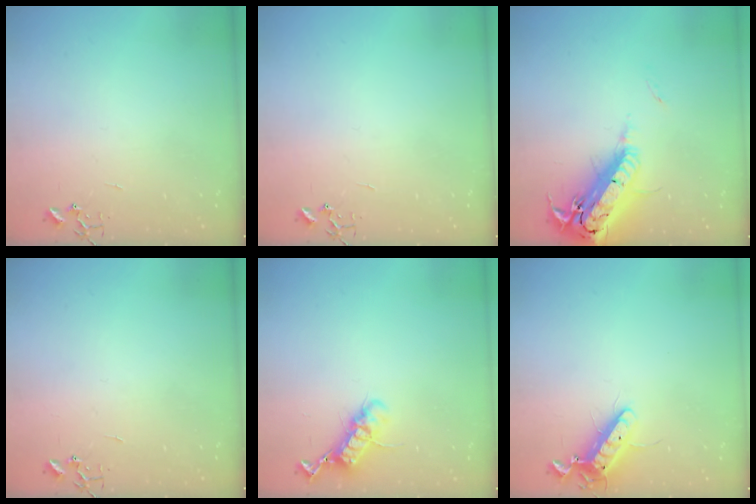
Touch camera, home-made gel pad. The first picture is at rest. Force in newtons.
{"total": 0.0}
{"total": 22.8, "press": 22.3, "slide": 4.6}
{"total": 0.0}
{"total": 11.9, "press": 11.8, "slide": 0.9}
{"total": 11.6, "press": 11.4, "slide": 2.2}